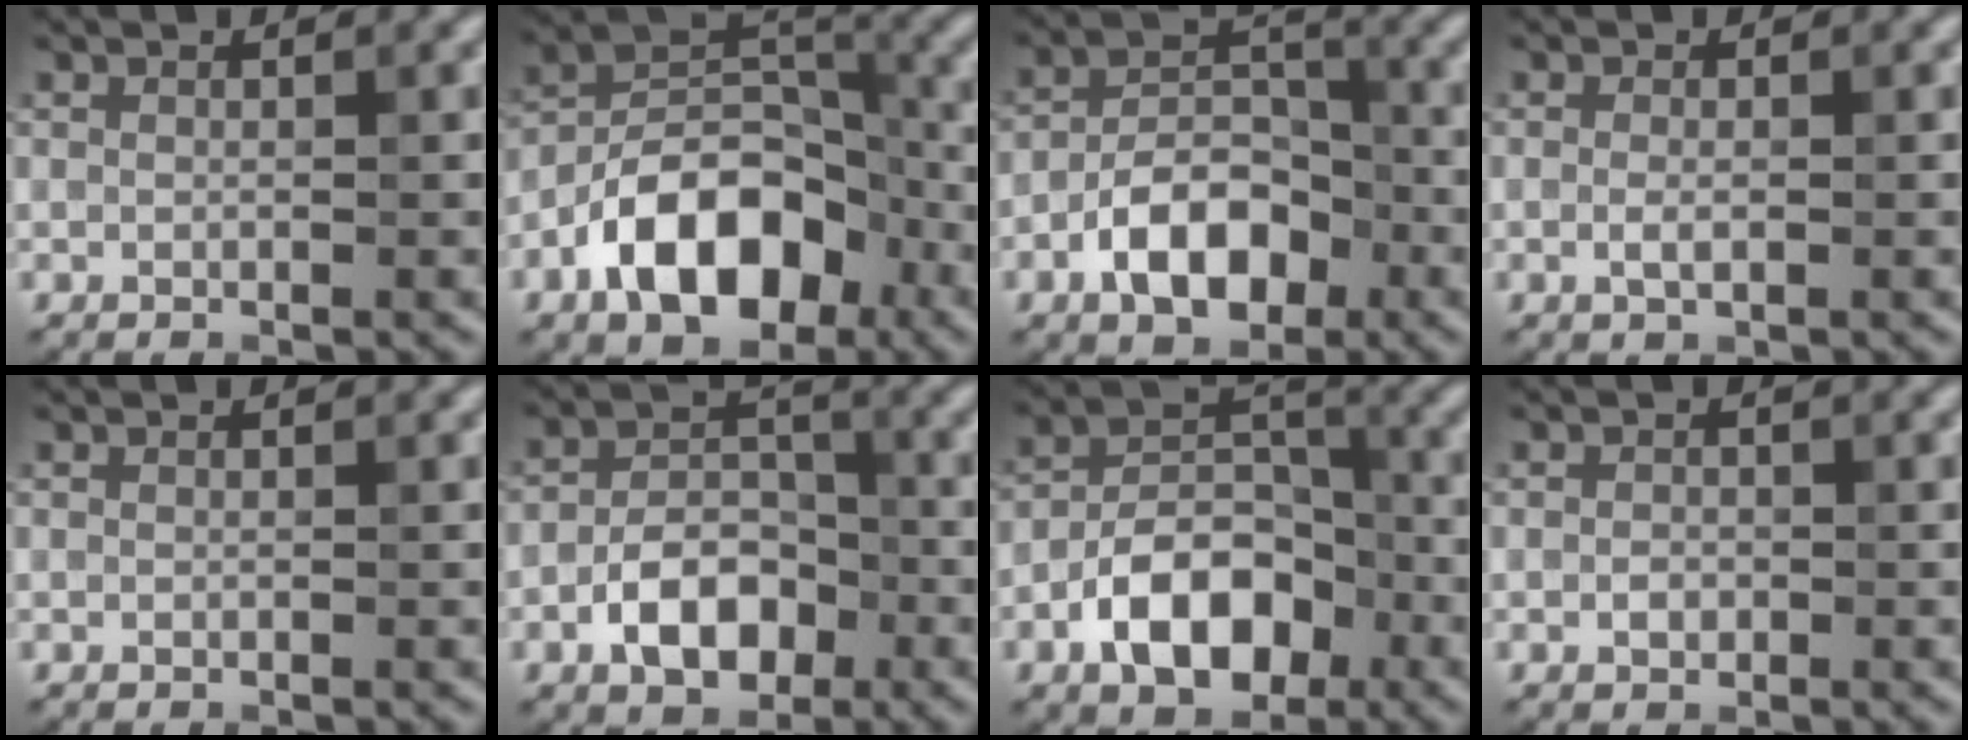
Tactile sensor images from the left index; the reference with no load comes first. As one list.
[{"total": 9.9, "force": [-4.8, 5.7, 6.5], "torque": [-0.103, 0.011, -0.091]}, {"total": 6.4, "force": [-2.9, 3.7, 4.4], "torque": [-0.066, 0.007, -0.057]}, {"total": 1.1, "force": [-0.2, 0.4, 1.1], "torque": [-0.022, -0.004, -0.005]}, {"total": 0.0}, {"total": 5.2, "force": [-2.3, 3.1, 3.5], "torque": [-0.053, 0.007, -0.045]}, {"total": 7.2, "force": [-3.2, 4.3, 4.8], "torque": [-0.071, 0.003, -0.063]}, {"total": 0.9, "force": [-0.2, 0.7, 0.6], "torque": [-0.009, -0.001, -0.007]}]